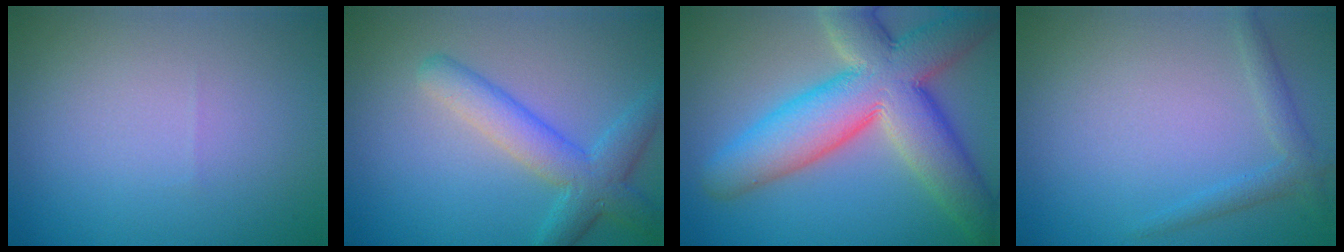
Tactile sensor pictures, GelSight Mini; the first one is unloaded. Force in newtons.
{"total": 4.6, "press": 4.6, "slide": 0.1}
{"total": 11.1, "press": 11.0, "slide": 0.6}
{"total": 1.8, "press": 1.7, "slide": 0.1}